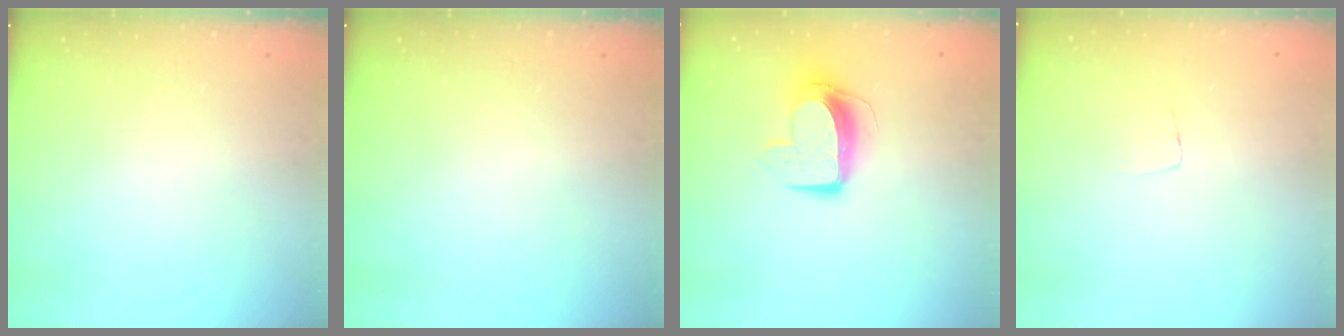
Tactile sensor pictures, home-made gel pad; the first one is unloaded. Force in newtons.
{"total": 0.0}
{"total": 10.6, "press": 10.6, "slide": 0.2}
{"total": 3.5, "press": 3.5, "slide": 0.2}